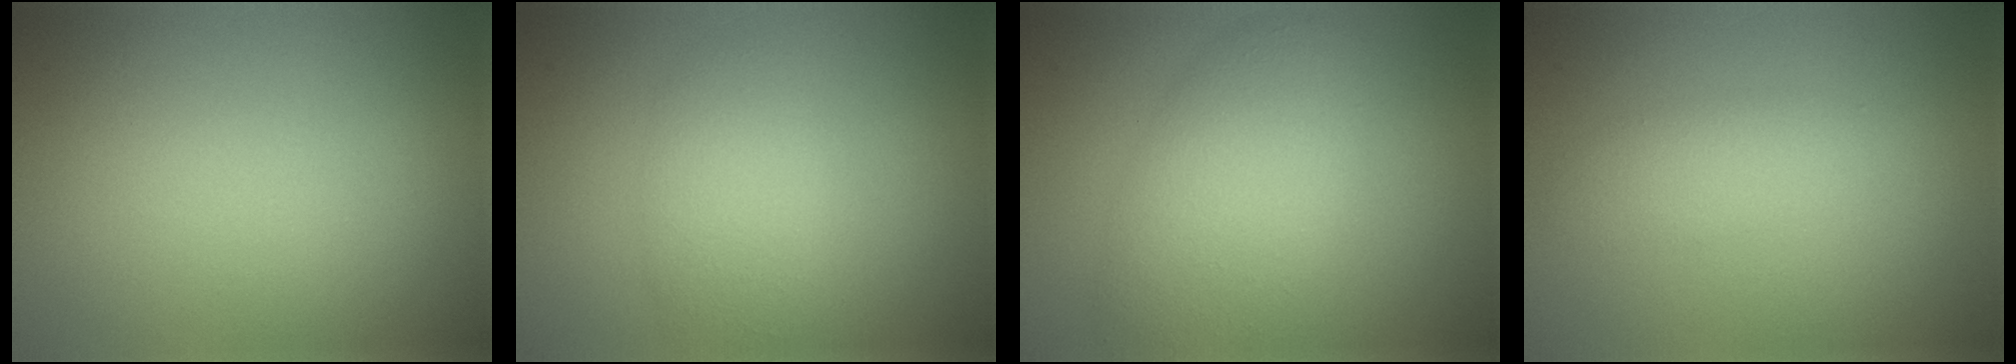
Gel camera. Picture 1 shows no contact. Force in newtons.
{"total": 2.9, "press": 2.9, "slide": 0.1}
{"total": 5.8, "press": 5.8, "slide": 0.2}
{"total": 2.1, "press": 2.1, "slide": 0.1}